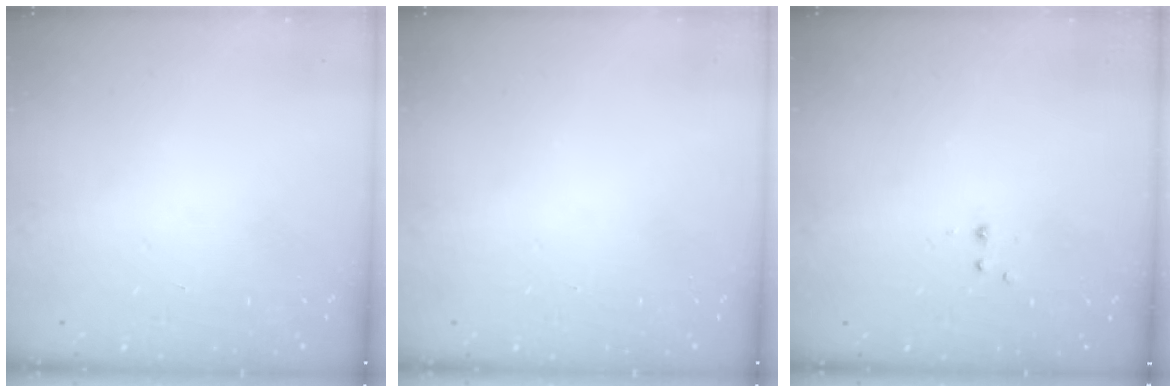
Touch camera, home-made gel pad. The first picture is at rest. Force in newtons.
{"total": 0.0}
{"total": 2.2, "press": 1.9, "slide": 1.2}